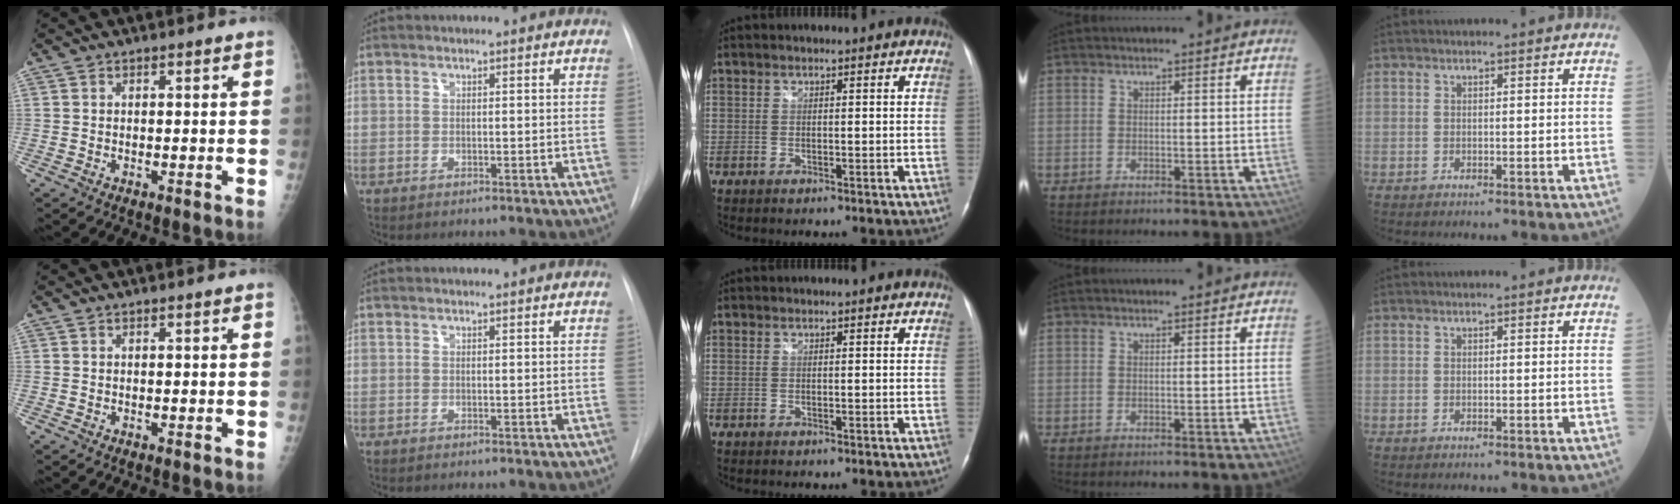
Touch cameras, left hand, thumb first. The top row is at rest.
{}